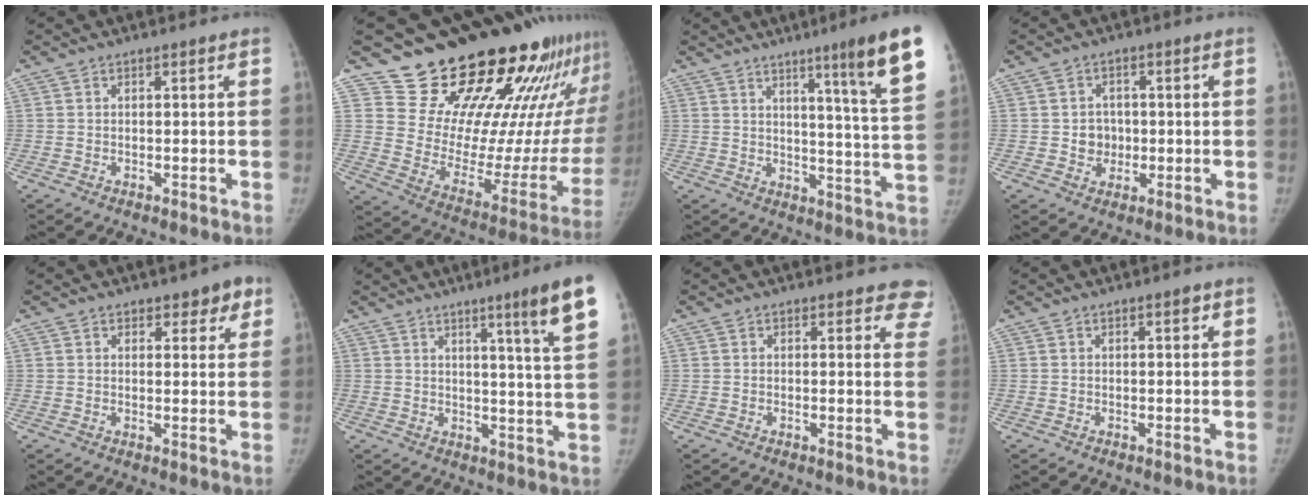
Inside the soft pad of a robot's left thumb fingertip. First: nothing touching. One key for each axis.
{"total": 29.5, "fx": 24.8, "fy": 10.7, "fz": 11.8, "tx": -0.125, "ty": -0.188, "tz": 0.341}
{"total": 15.3, "fx": 8.9, "fy": 0.1, "fz": 12.5, "tx": -0.162, "ty": -0.052, "tz": 0.117}
{"total": 4.3, "fx": -0.5, "fy": 4.0, "fz": 1.5, "tx": 0.007, "ty": 0.007, "tz": -0.007}
{"total": 4.4, "fx": 2.8, "fy": 2.5, "fz": 2.3, "tx": 0.009, "ty": -0.014, "tz": 0.035}
{"total": 11.5, "fx": 6.5, "fy": -0.2, "fz": 9.5, "tx": -0.128, "ty": -0.039, "tz": 0.082}
{"total": 6.0, "fx": 5.3, "fy": 2.5, "fz": 1.3, "tx": 0.032, "ty": -0.021, "tz": 0.032}
{"total": 1.0, "fx": 0.5, "fy": 0.4, "fz": 0.8, "tx": -0.006, "ty": 0.000, "tz": 0.007}